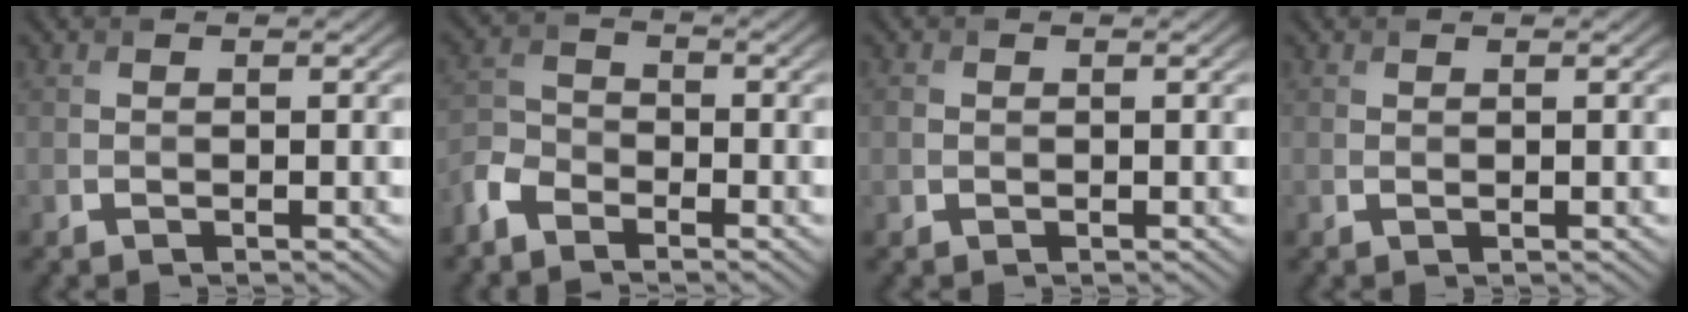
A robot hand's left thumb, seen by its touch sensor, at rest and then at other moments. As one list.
[{"total": 4.4, "force": [-3.5, 2.0, 1.7], "torque": [-0.040, -0.004, -0.088]}, {"total": 0.7, "force": [0.0, 0.6, 0.2], "torque": [-0.009, -0.004, -0.002]}, {"total": 0.0}]